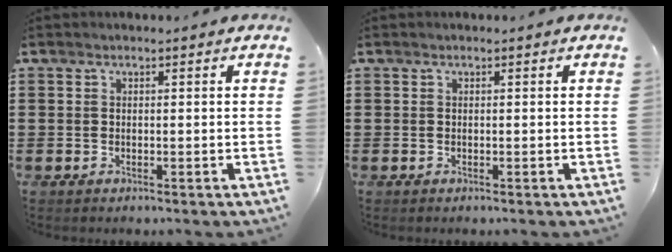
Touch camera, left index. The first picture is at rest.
{"total": 0.0}